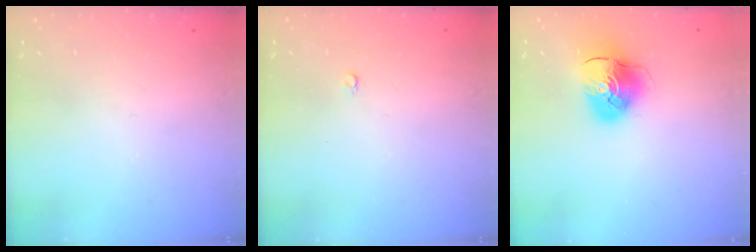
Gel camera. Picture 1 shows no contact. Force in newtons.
{"total": 2.4, "press": 2.4, "slide": 0.2}
{"total": 9.1, "press": 9.0, "slide": 1.2}